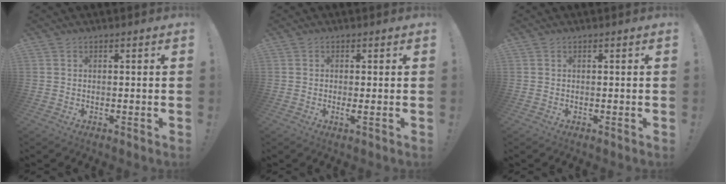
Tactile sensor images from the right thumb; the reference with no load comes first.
{"total": 1.9, "force": [0.0, -0.1, 1.9], "torque": [-0.028, -0.007, -0.002]}
{"total": 0.0}